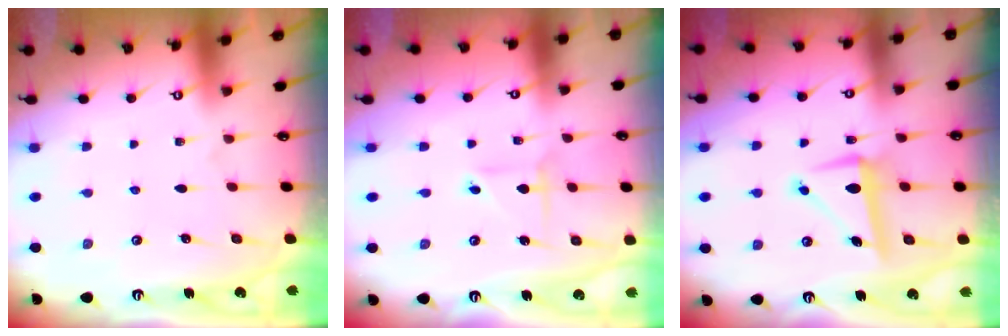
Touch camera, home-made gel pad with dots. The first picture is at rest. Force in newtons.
{"total": 2.8, "press": 2.8, "slide": 0.3}
{"total": 8.3, "press": 8.2, "slide": 1.3}